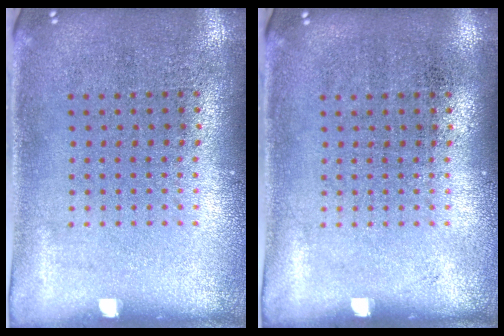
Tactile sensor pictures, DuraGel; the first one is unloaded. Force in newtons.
{"total": 0.0}